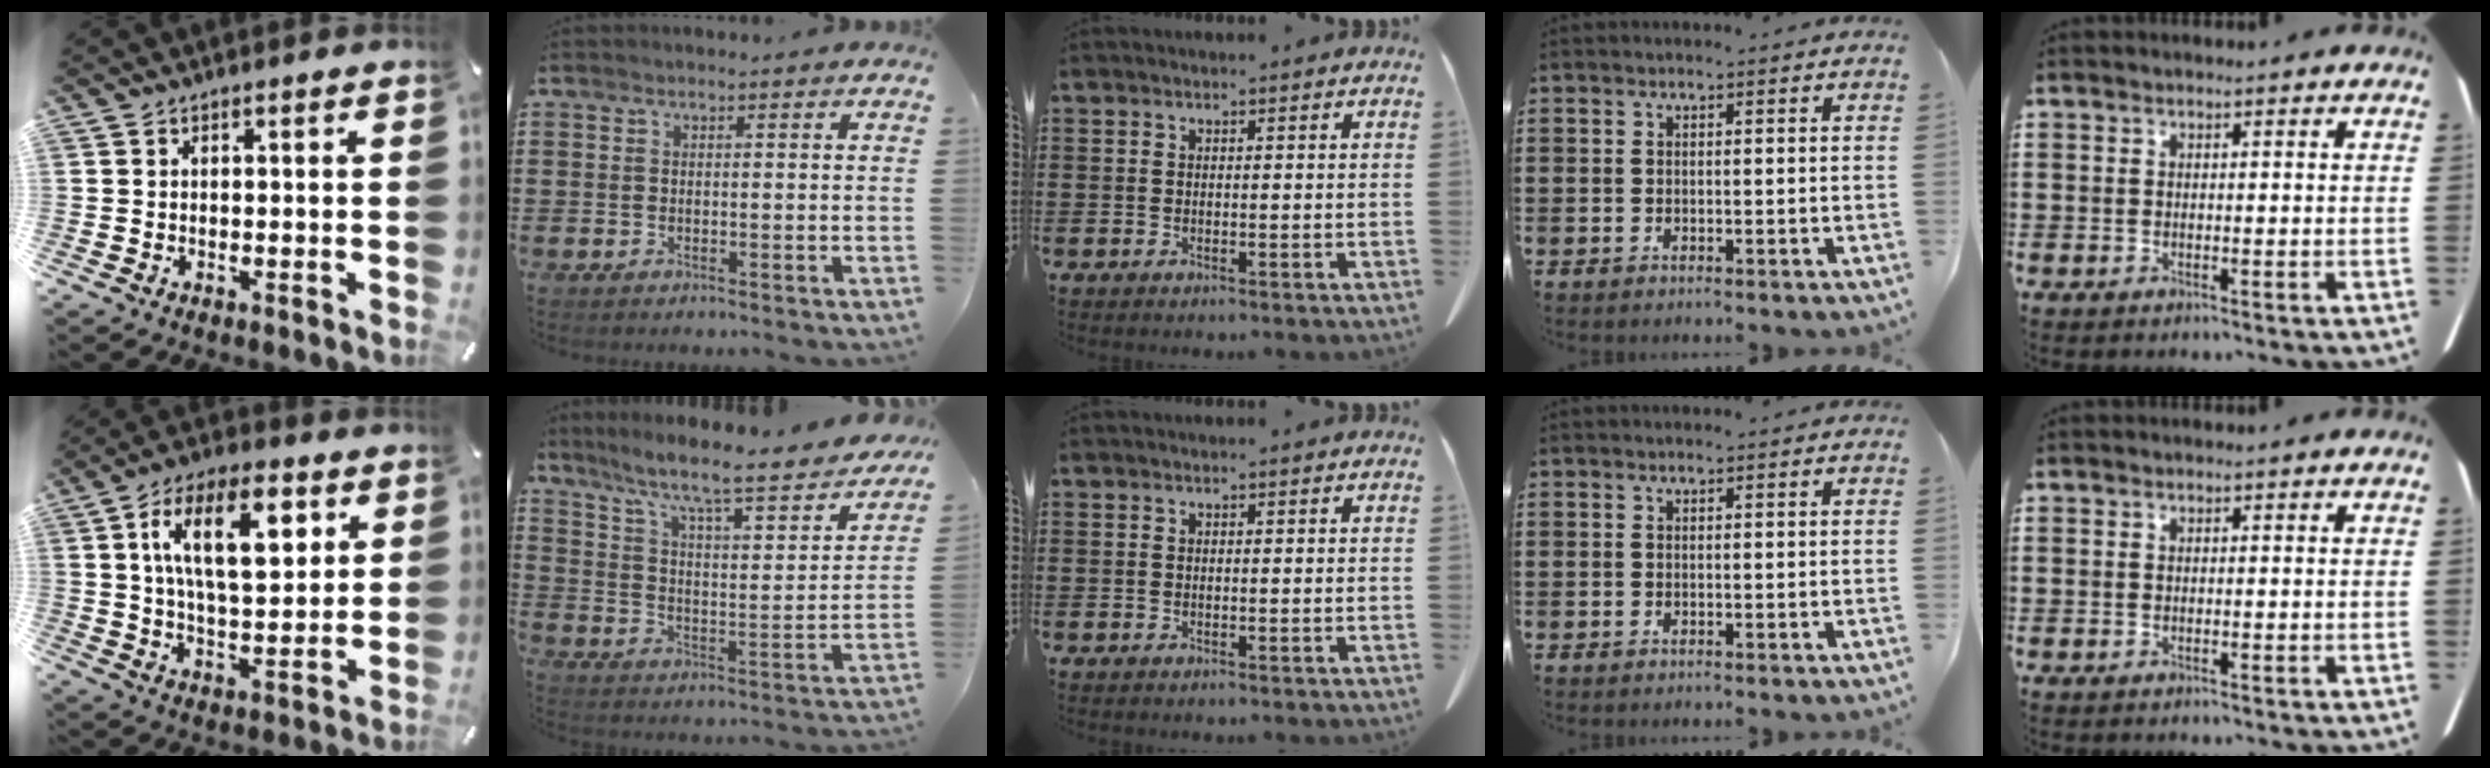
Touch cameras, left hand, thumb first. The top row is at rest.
{"thumb": {"total": 16.4, "force": [5.6, 8.3, 13.0], "torque": [-0.222, -0.003, 0.090]}, "index": {"total": 7.6, "force": [6.3, 0.2, 4.3], "torque": [-0.102, -0.058, 0.095]}}